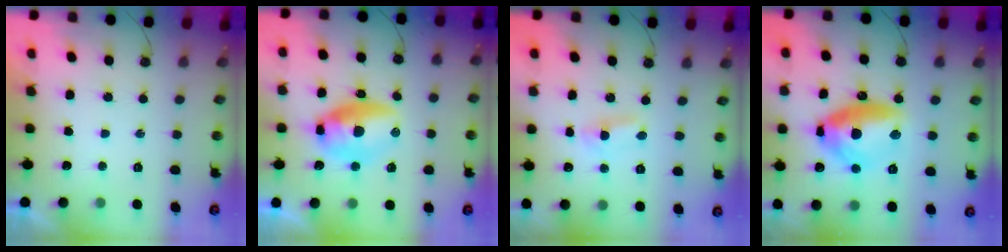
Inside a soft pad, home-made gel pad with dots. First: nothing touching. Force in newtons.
{"total": 15.0, "press": 11.2, "slide": 10.0}
{"total": 1.3, "press": 1.1, "slide": 0.7}
{"total": 14.4, "press": 14.2, "slide": 2.4}